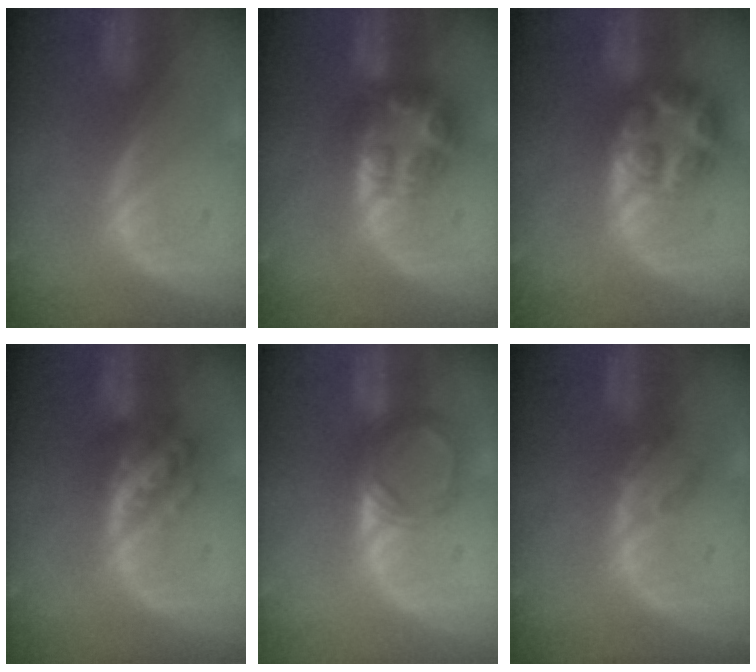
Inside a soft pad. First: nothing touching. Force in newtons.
{"total": 7.8, "press": 6.8, "slide": 3.9}
{"total": 8.1, "press": 7.0, "slide": 4.0}
{"total": 5.5, "press": 5.1, "slide": 2.0}
{"total": 4.9, "press": 4.6, "slide": 1.9}
{"total": 2.2, "press": 2.1, "slide": 0.4}